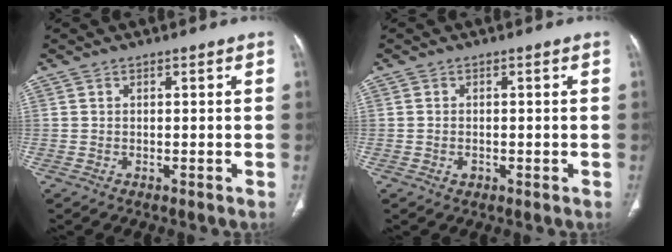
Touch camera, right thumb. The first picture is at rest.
{"total": 1.2, "force": [-0.4, 0.9, 0.7], "torque": [-0.011, 0.004, -0.005]}